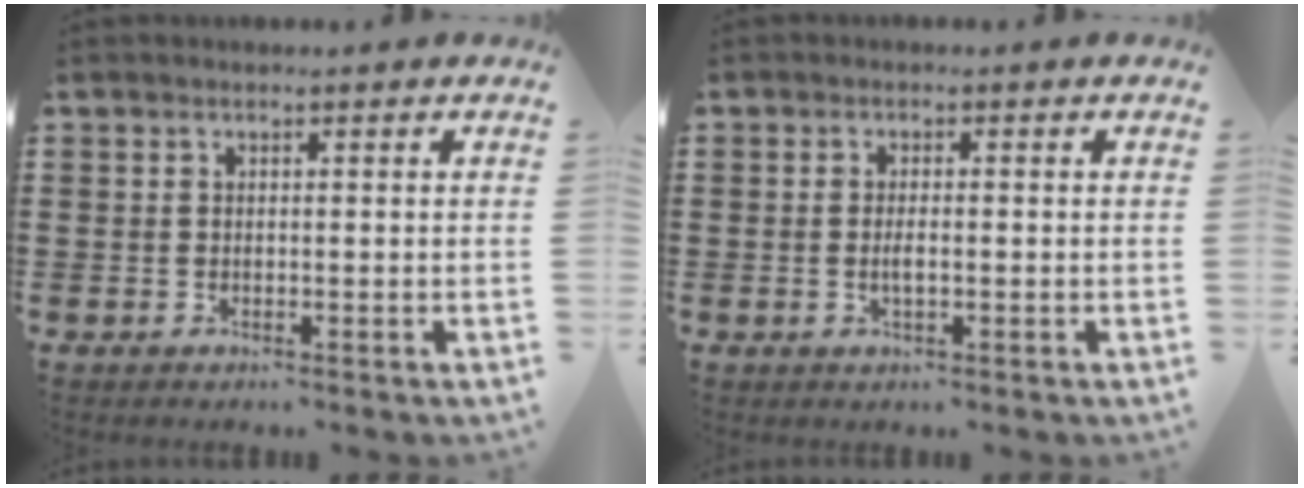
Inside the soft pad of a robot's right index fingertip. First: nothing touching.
{"total": 1.8, "force": [-0.3, 0.5, 1.7], "torque": [-0.032, 0.000, -0.006]}